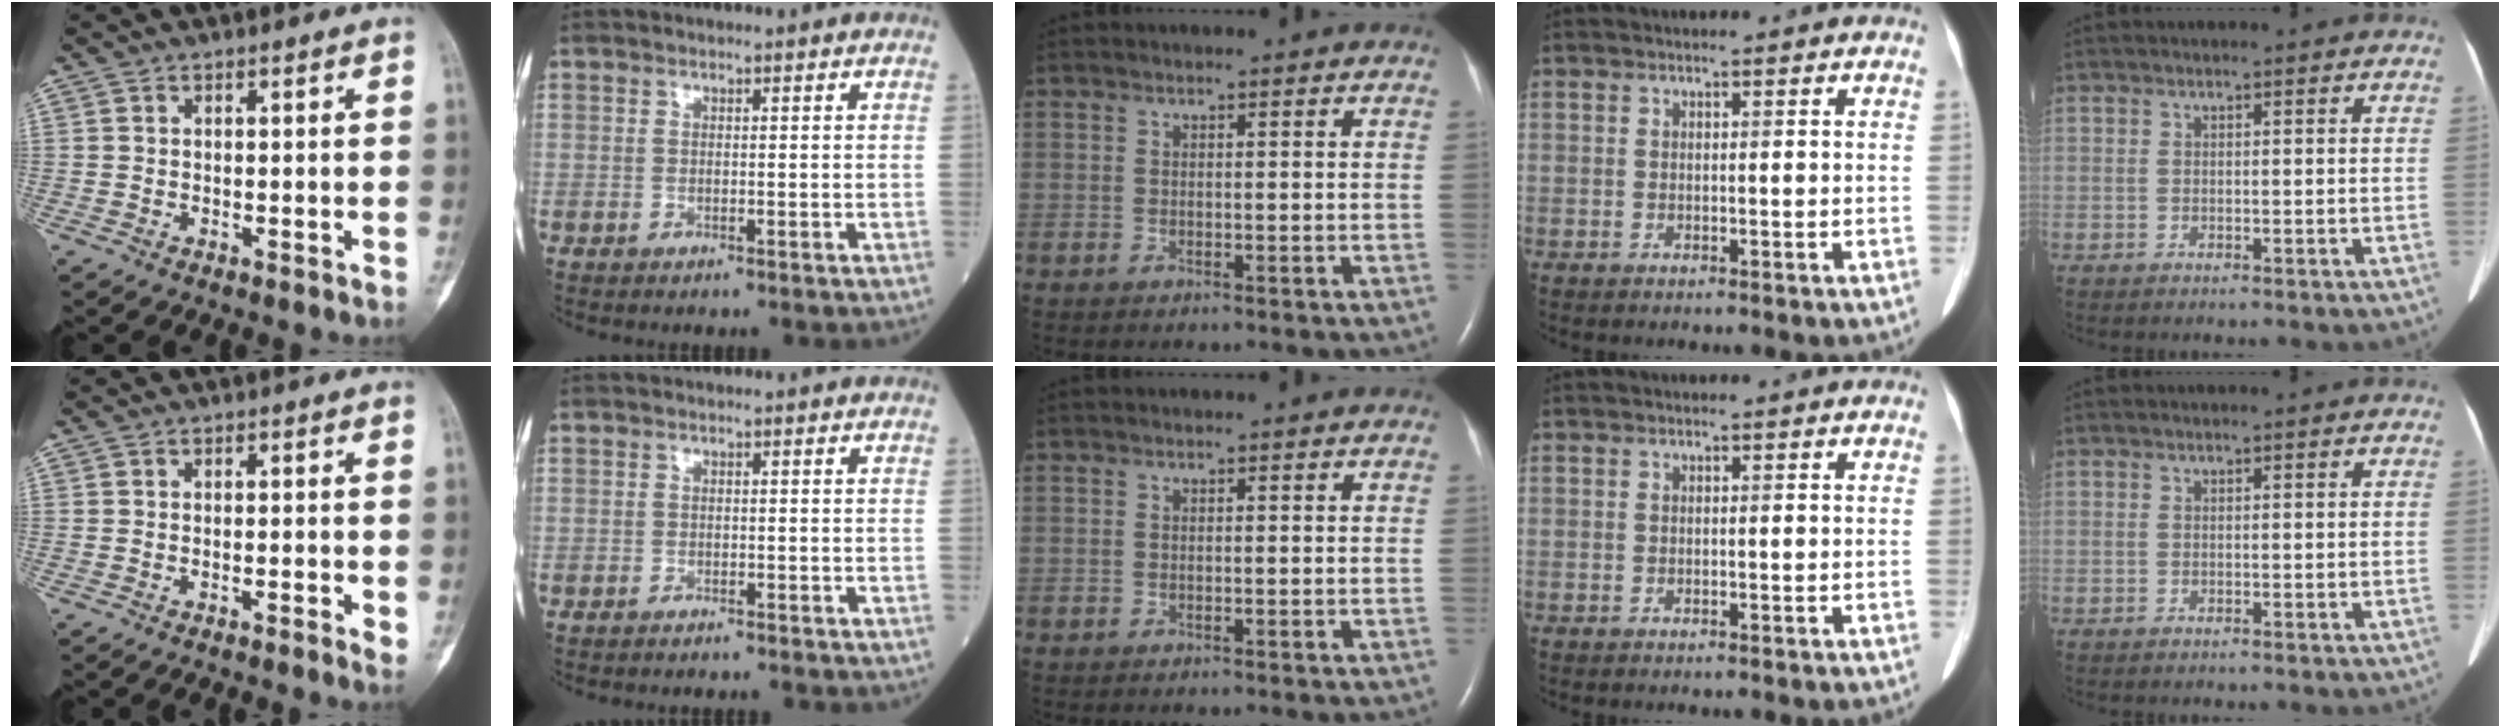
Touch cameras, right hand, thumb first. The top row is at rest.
{"thumb": {"total": 2.2, "force": [-0.6, 0.4, 2.1], "torque": [-0.035, -0.003, -0.010]}, "index": {"total": 2.2, "force": [-2.0, 0.6, 0.5], "torque": [-0.012, -0.003, -0.024]}}